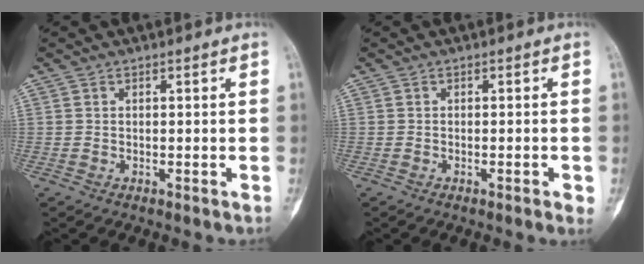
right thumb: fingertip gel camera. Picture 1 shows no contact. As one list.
[{"total": 1.7, "force": [-0.6, 0.4, 1.5], "torque": [-0.022, -0.002, -0.007]}]